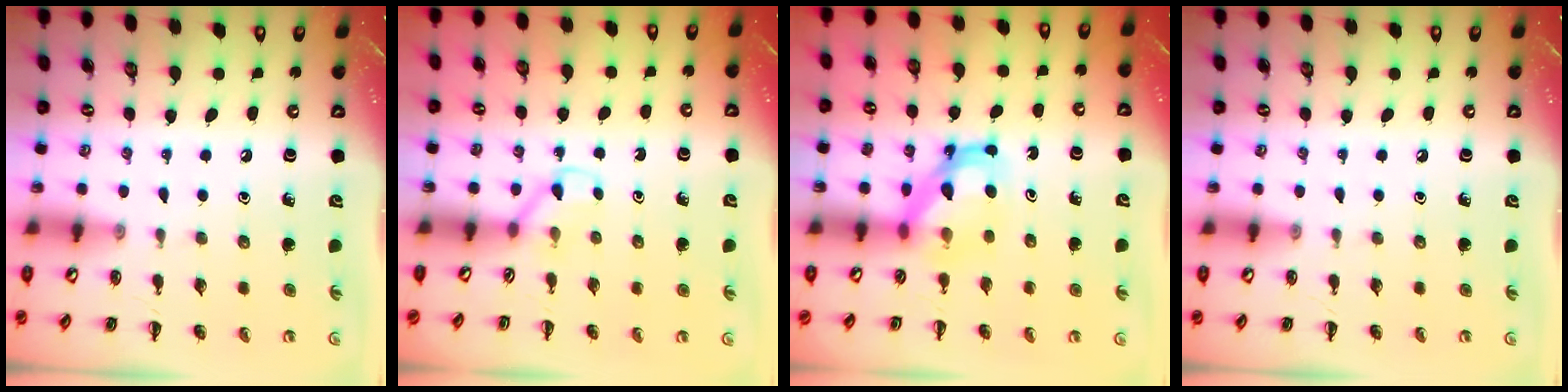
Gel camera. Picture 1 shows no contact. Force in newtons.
{"total": 3.0, "press": 2.8, "slide": 1.1}
{"total": 6.0, "press": 6.0, "slide": 0.3}
{"total": 0.0}